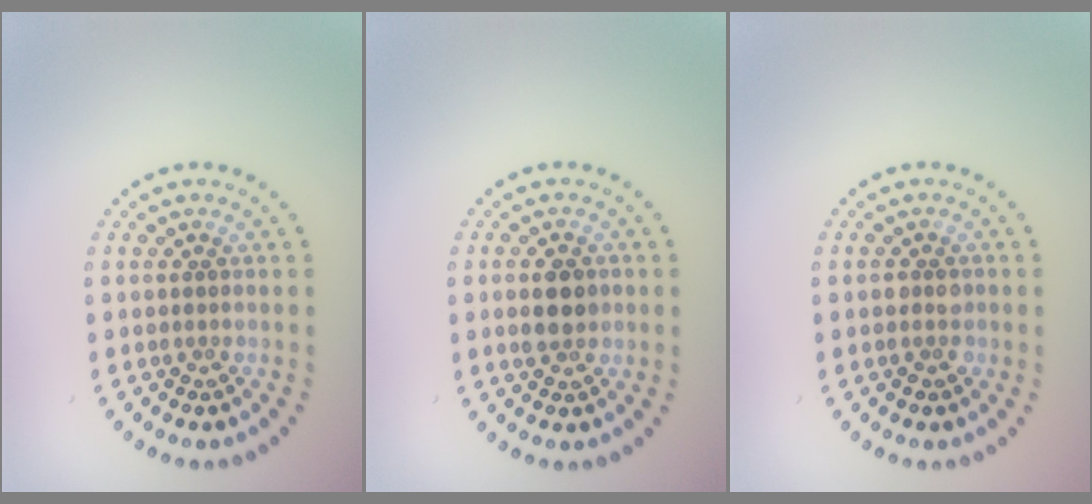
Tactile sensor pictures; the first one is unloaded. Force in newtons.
{"total": 2.8, "press": 2.8, "slide": 0.1}
{"total": 1.5, "press": 1.5, "slide": 0.3}